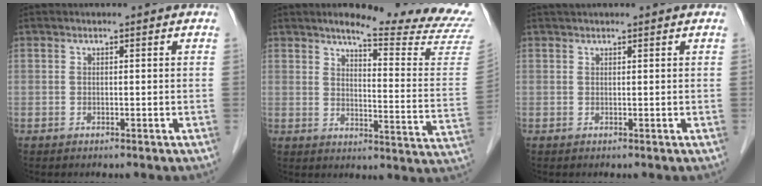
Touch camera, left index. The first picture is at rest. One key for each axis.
{"total": 17.8, "fx": 16.5, "fy": -0.6, "fz": 6.6, "tx": -0.090, "ty": -0.106, "tz": 0.188}
{"total": 3.2, "fx": 3.0, "fy": 0.1, "fz": 1.3, "tx": -0.013, "ty": 0.033, "tz": 0.041}